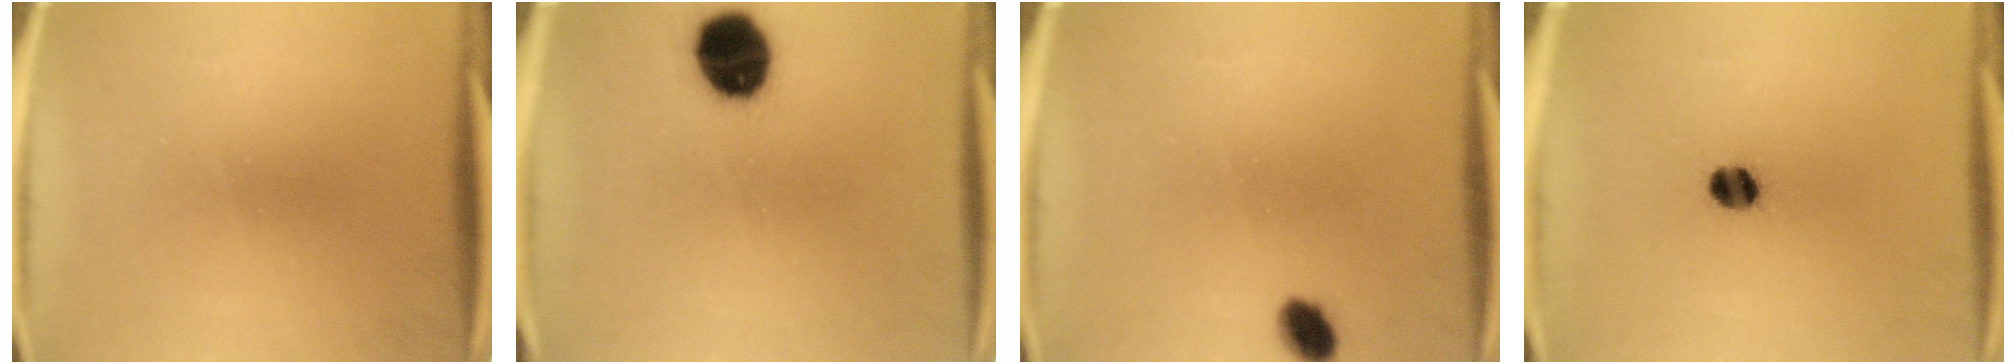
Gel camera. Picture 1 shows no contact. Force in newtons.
{"total": 12.3}
{"total": 4.0}
{"total": 4.4}